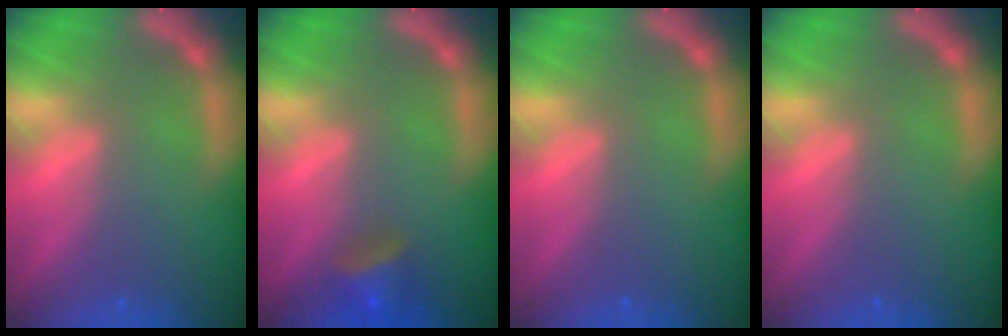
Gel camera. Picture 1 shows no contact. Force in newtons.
{"total": 3.4}
{"total": 0.0}
{"total": 0.0}